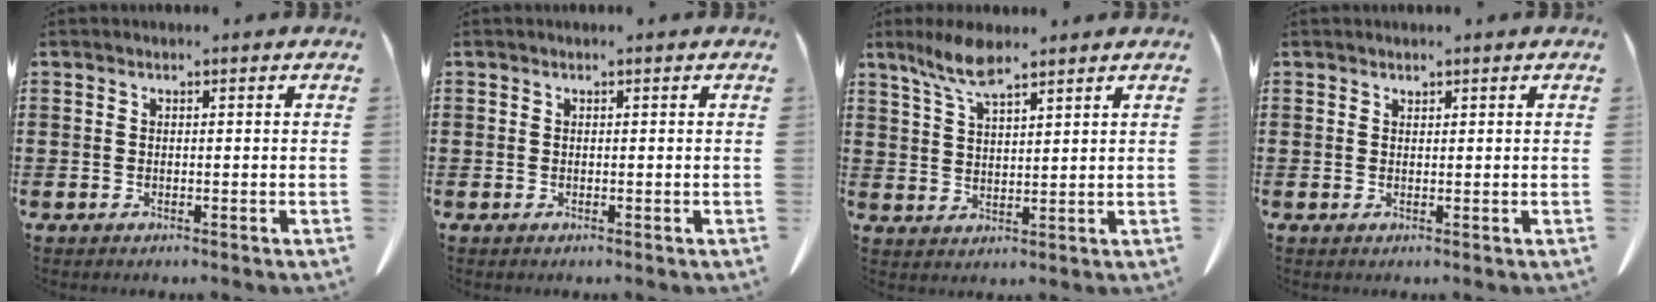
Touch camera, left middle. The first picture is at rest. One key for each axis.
{"total": 0.0}
{"total": 6.4, "fx": 4.6, "fy": 1.7, "fz": 4.2, "tx": -0.101, "ty": -0.007, "tz": 0.081}
{"total": 0.6, "fx": 0.5, "fy": 0.2, "fz": 0.0, "tx": -0.002, "ty": -0.001, "tz": 0.011}